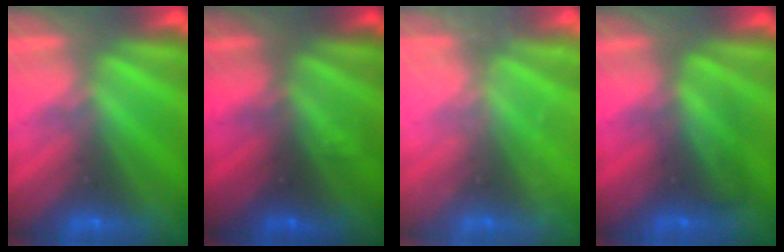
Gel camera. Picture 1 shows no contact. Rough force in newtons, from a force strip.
{"total": 1.6}
{"total": 2.2}
{"total": 2.4}